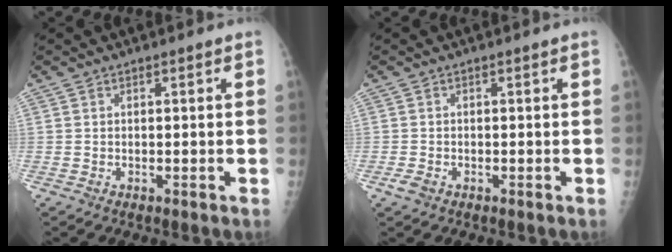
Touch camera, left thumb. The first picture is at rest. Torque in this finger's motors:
{"motor_torque": [0.13, 0.23, -0.17, 0.05, 0.06]}